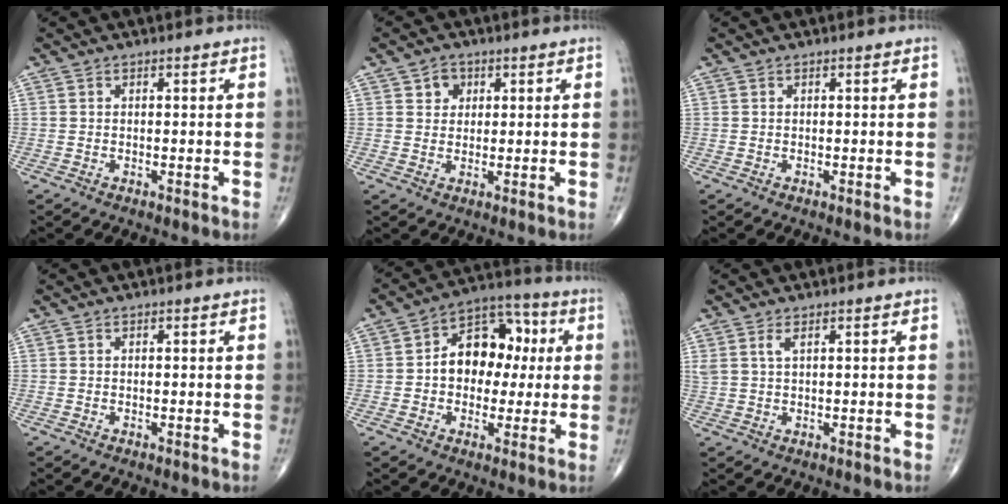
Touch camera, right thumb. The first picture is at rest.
{"total": 3.2, "force": [1.3, 2.7, 1.1], "torque": [0.000, -0.005, 0.017]}
{"total": 0.0}
{"total": 0.0}
{"total": 13.1, "force": [1.1, 9.4, 9.1], "torque": [-0.093, 0.031, 0.008]}
{"total": 2.1, "force": [1.1, 0.6, 1.6], "torque": [-0.042, 0.004, 0.029]}